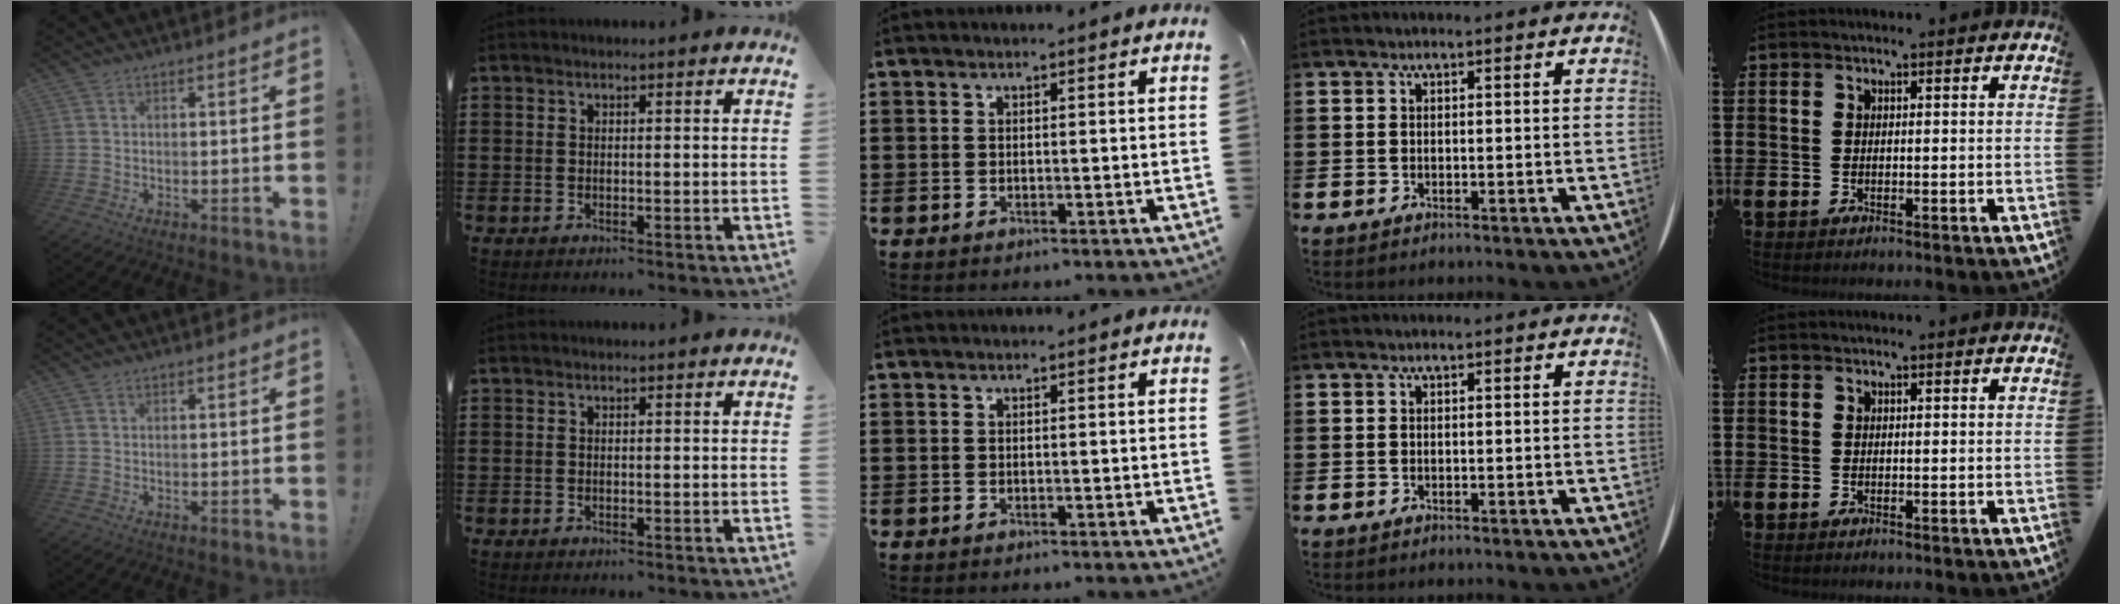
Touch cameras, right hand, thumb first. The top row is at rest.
{}